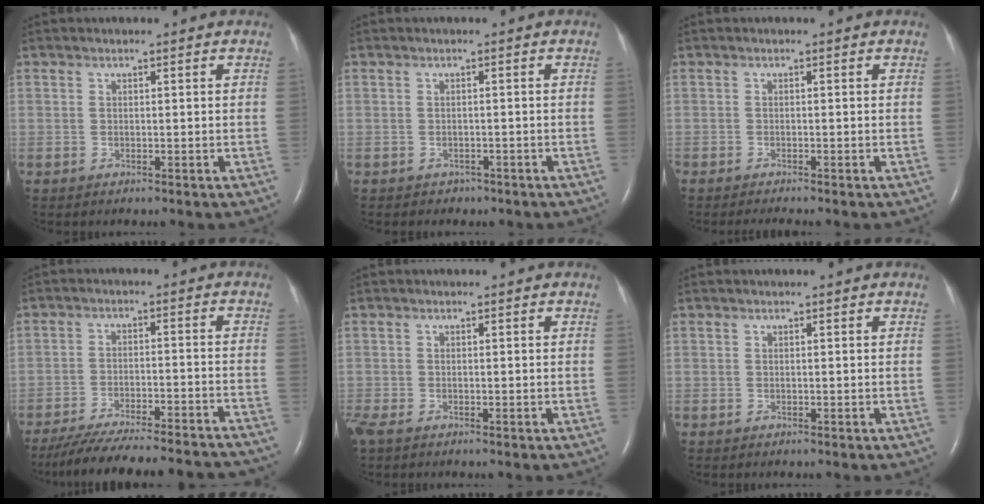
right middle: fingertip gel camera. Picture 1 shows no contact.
{"total": 1.6, "force": [-1.1, 1.0, 0.0], "torque": [-0.013, 0.003, -0.012]}
{"total": 1.8, "force": [-1.6, -0.3, 0.8], "torque": [-0.015, -0.004, -0.025]}
{"total": 23.8, "force": [-21.6, 2.8, 9.6], "torque": [-0.141, -0.030, -0.294]}
{"total": 2.2, "force": [-1.5, 0.9, 1.3], "torque": [-0.040, -0.008, -0.027]}
{"total": 0.0}